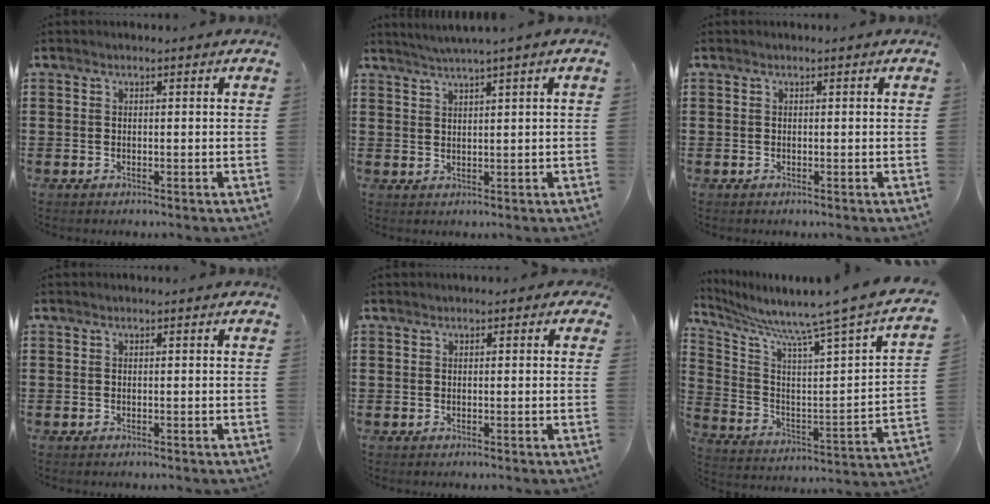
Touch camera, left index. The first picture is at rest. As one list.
[{"total": 1.8, "force": [1.3, -0.6, 1.0], "torque": [-0.020, -0.003, 0.023]}, {"total": 0.0}, {"total": 0.0}, {"total": 0.6, "force": [0.1, 0.4, 0.4], "torque": [-0.008, 0.005, 0.000]}, {"total": 7.0, "force": [6.0, -1.3, 3.4], "torque": [-0.089, -0.072, 0.083]}]